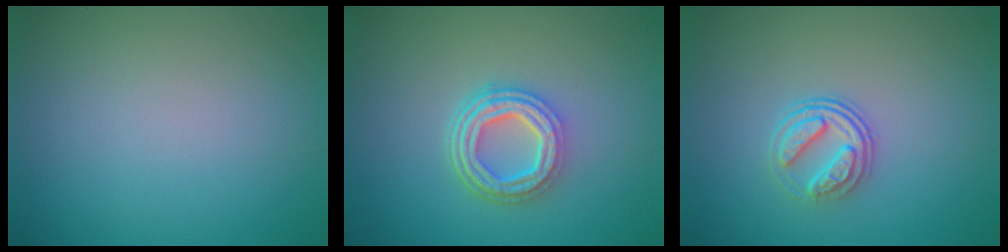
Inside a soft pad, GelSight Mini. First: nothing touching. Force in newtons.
{"total": 5.0, "press": 3.5, "slide": 3.5}
{"total": 2.5, "press": 1.9, "slide": 1.6}